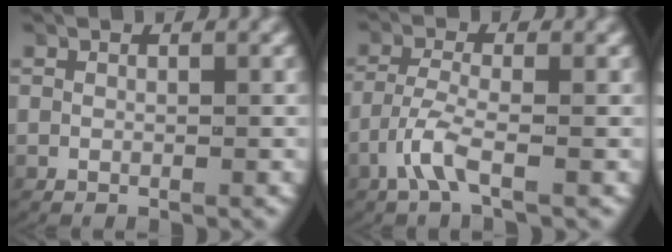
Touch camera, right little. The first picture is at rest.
{"total": 3.1, "force": [-1.9, 0.9, 2.3], "torque": [-0.061, -0.012, -0.031]}